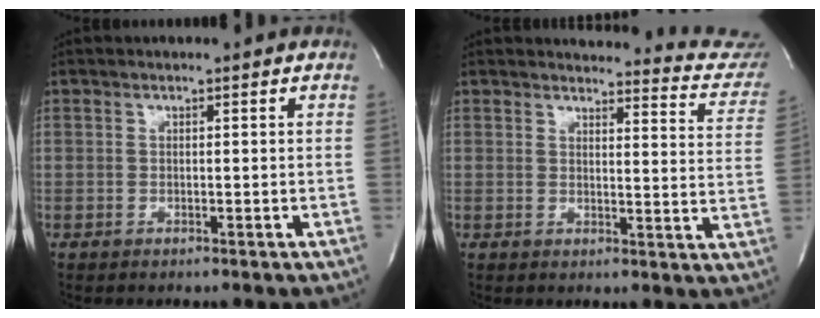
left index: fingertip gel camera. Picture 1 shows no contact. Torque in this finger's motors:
{"motor_torque": [0.92, -1.19, 0.21, -0.01]}